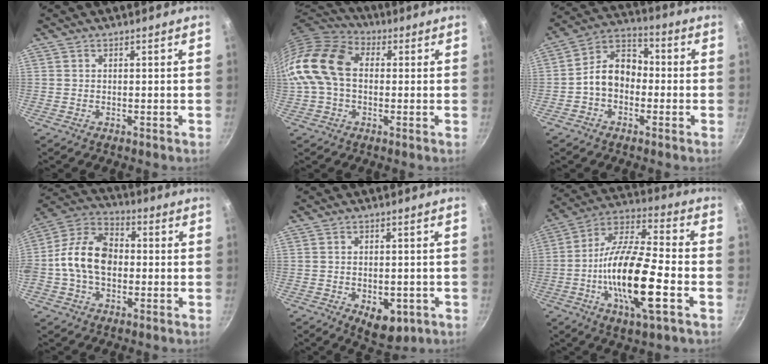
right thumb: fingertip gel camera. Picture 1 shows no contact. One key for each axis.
{"total": 15.9, "fx": 0.4, "fy": 11.4, "fz": 11.1, "tx": -0.200, "ty": 0.036, "tz": -0.010}
{"total": 9.7, "fx": -1.7, "fy": 7.2, "fz": 6.3, "tx": -0.070, "ty": 0.041, "tz": -0.050}
{"total": 14.0, "fx": -0.9, "fy": 9.6, "fz": 10.1, "tx": -0.159, "ty": 0.036, "tz": -0.039}
{"total": 5.1, "fx": -1.4, "fy": 3.1, "fz": 3.8, "tx": -0.041, "ty": -0.003, "tz": -0.012}
{"total": 20.1, "fx": -5.5, "fy": 6.1, "fz": 18.4, "tx": -0.332, "ty": 0.028, "tz": -0.116}